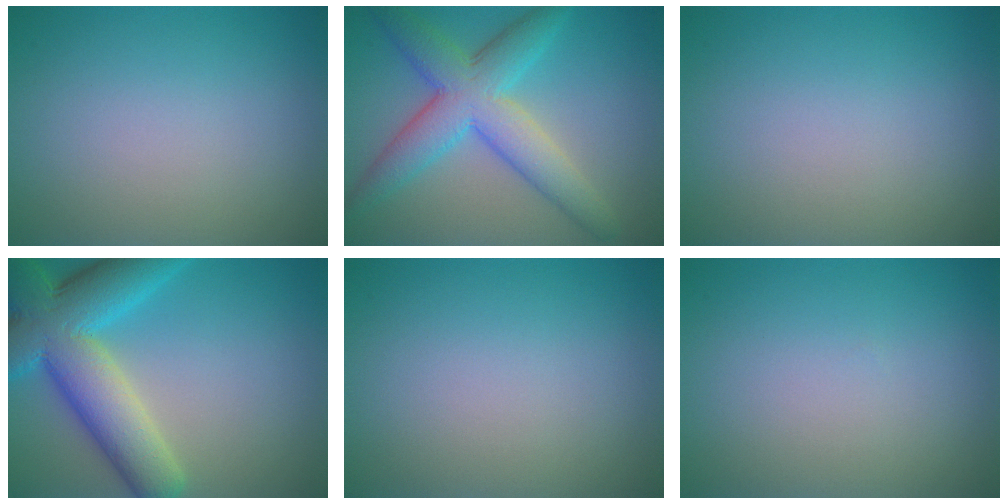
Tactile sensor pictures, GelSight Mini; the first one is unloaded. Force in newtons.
{"total": 7.3, "press": 7.3, "slide": 0.2}
{"total": 0.0}
{"total": 10.8, "press": 10.8, "slide": 0.5}
{"total": 0.0}
{"total": 0.0}